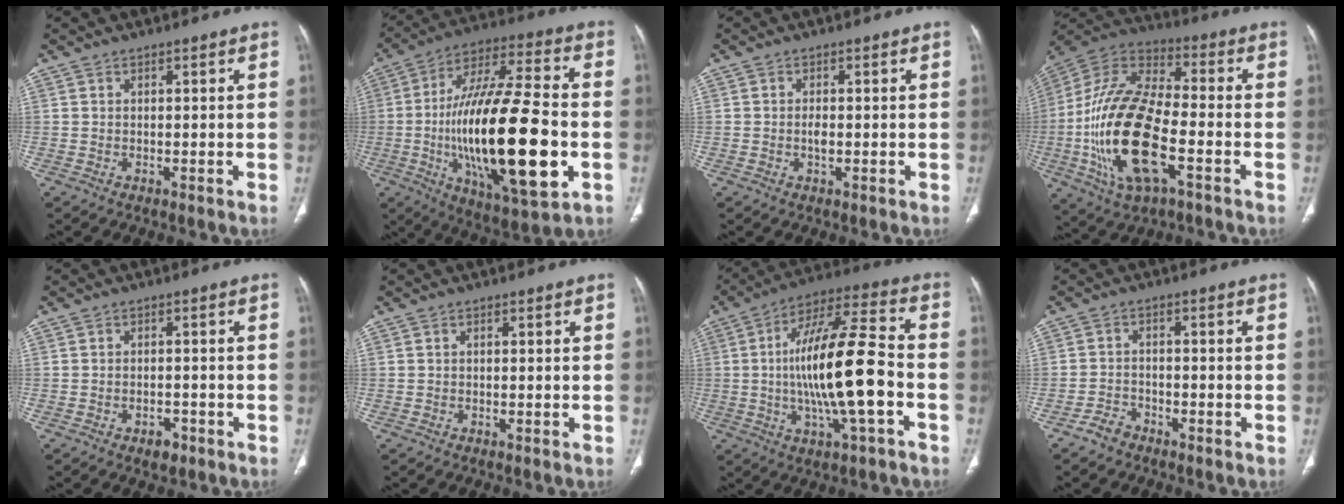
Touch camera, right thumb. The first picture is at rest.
{"total": 29.7, "force": [-5.2, 9.5, 27.6], "torque": [-0.515, 0.004, -0.075]}
{"total": 1.6, "force": [-0.3, 0.9, 1.3], "torque": [-0.024, 0.001, -0.006]}
{"total": 23.9, "force": [-6.1, 10.5, 20.6], "torque": [-0.427, 0.018, -0.107]}
{"total": 2.9, "force": [-1.7, 1.7, 1.6], "torque": [-0.018, 0.008, -0.020]}
{"total": 0.0}
{"total": 19.3, "force": [-2.7, 5.3, 18.4], "torque": [-0.338, 0.031, -0.045]}
{"total": 1.6, "force": [-1.5, 0.2, 0.3], "torque": [-0.006, 0.001, -0.034]}